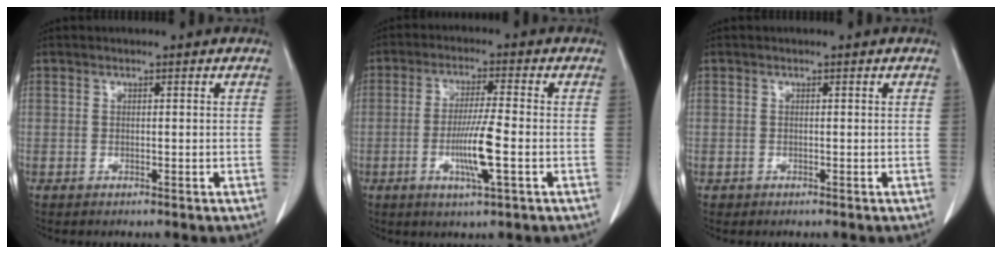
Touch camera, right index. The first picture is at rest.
{"total": 7.4, "force": [-1.9, 0.0, 7.2], "torque": [-0.132, -0.008, -0.033]}
{"total": 0.6, "force": [-0.2, 0.5, 0.0], "torque": [0.001, 0.005, -0.006]}